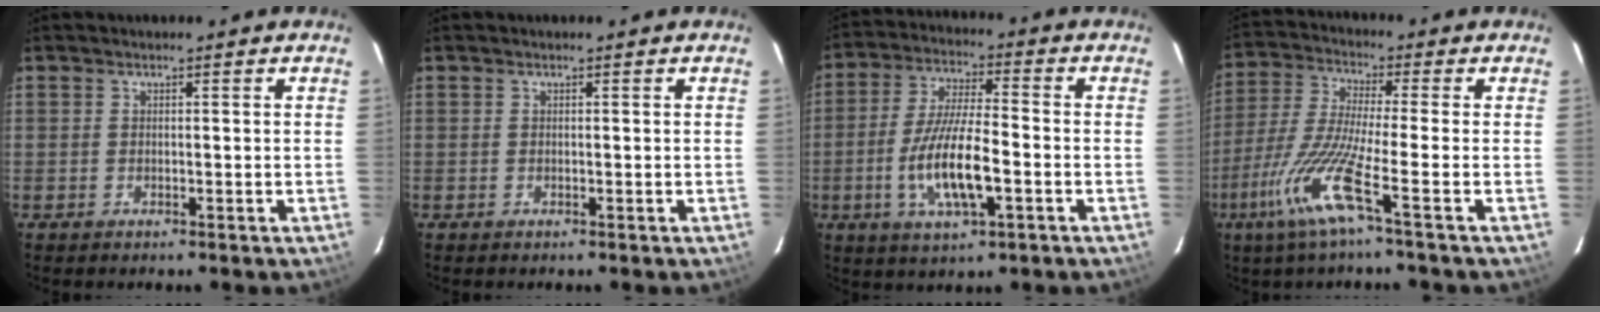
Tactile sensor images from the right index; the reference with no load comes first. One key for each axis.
{"total": 0.0}
{"total": 12.5, "fx": -3.8, "fy": 3.1, "fz": 11.5, "tx": -0.232, "ty": -0.007, "tz": -0.070}
{"total": 11.1, "fx": -5.3, "fy": -0.6, "fz": 9.8, "tx": -0.220, "ty": -0.009, "tz": -0.110}